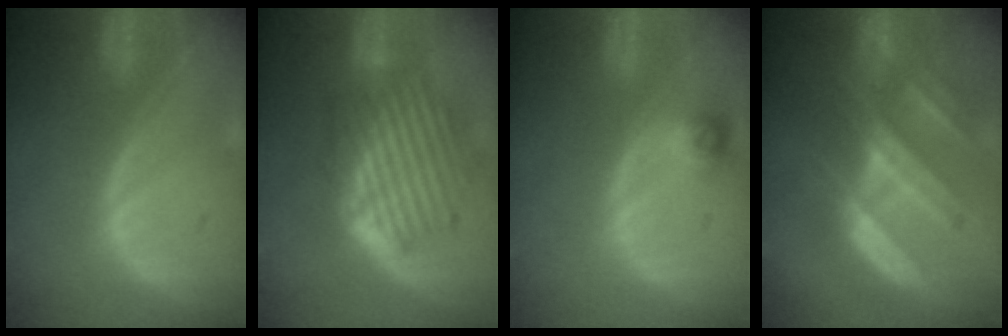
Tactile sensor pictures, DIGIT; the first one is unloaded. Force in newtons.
{"total": 9.4, "press": 8.4, "slide": 4.3}
{"total": 2.5, "press": 2.3, "slide": 1.0}
{"total": 8.9, "press": 8.0, "slide": 4.0}